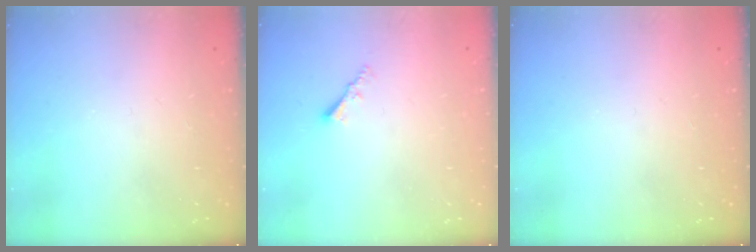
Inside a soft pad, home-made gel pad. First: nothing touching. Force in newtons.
{"total": 2.0, "press": 2.0, "slide": 0.3}
{"total": 0.0}